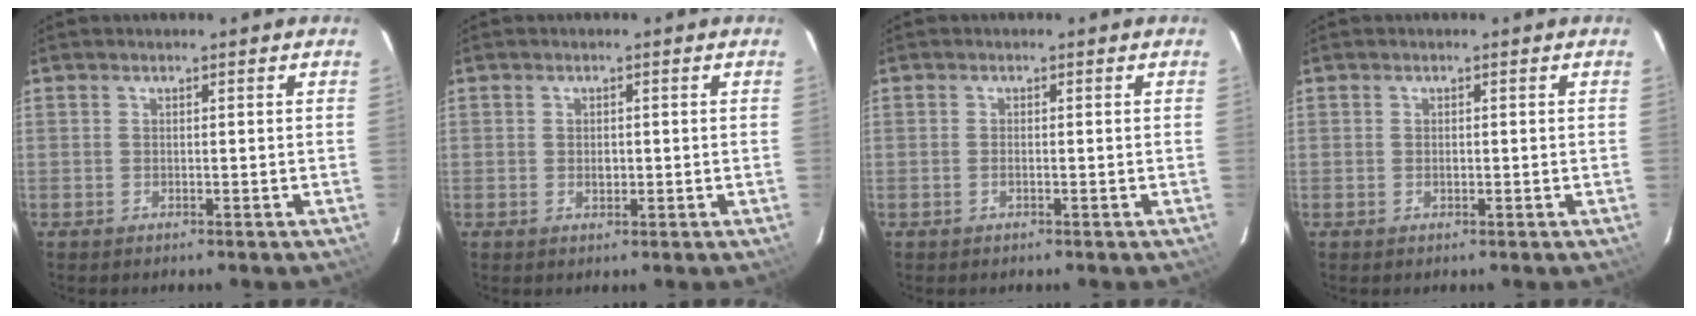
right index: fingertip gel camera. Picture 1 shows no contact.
{"total": 1.7, "force": [-0.2, 1.3, 1.1], "torque": [-0.017, 0.001, -0.003]}
{"total": 1.1, "force": [-0.5, 0.5, 0.8], "torque": [-0.018, 0.000, -0.009]}
{"total": 0.9, "force": [-0.2, 0.7, 0.5], "torque": [-0.008, 0.001, -0.002]}